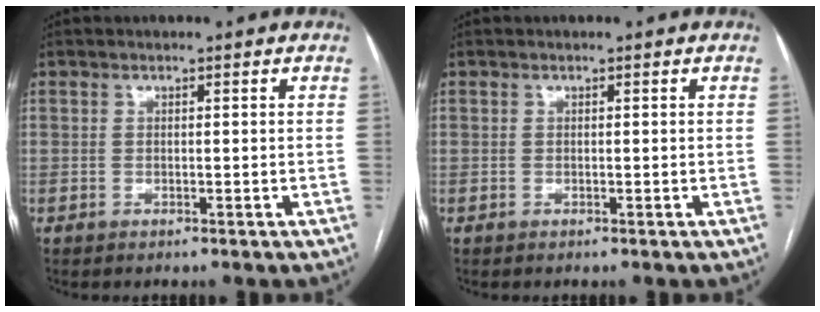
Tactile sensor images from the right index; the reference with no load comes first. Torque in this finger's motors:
{"motor_torque": [0.00, 0.00, 0.00, 0.00]}